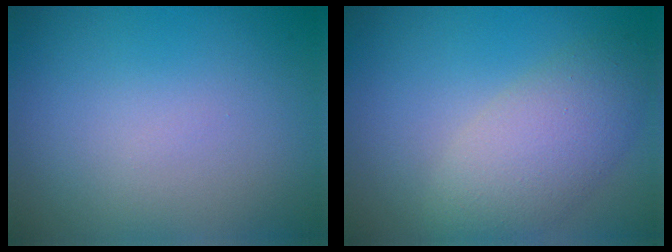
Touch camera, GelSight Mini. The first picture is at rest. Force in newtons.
{"total": 5.1, "press": 5.1, "slide": 0.3}